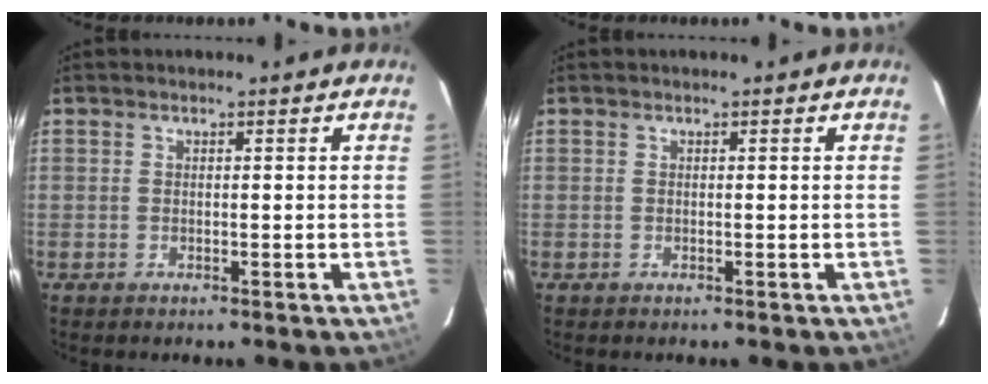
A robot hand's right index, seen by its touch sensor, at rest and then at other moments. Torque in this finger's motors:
{"motor_torque": [0.00, 0.00, 0.00, 0.00]}